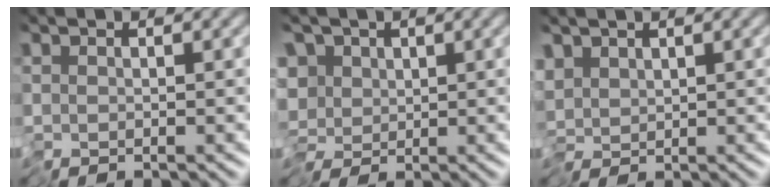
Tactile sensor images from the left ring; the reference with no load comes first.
{"total": 4.1, "force": [-0.5, 3.1, 2.7], "torque": [-0.033, 0.016, -0.030]}
{"total": 1.2, "force": [0.1, 0.5, 1.1], "torque": [-0.018, 0.005, -0.004]}